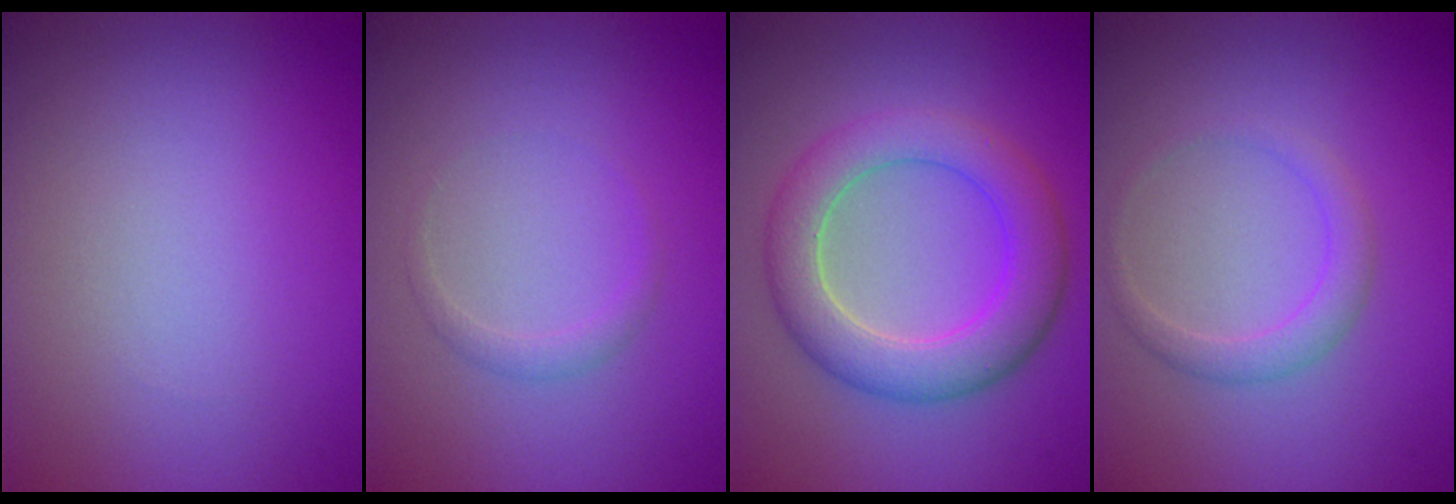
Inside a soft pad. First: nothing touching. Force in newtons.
{"total": 1.0, "press": 1.0, "slide": 0.1}
{"total": 5.8, "press": 5.8, "slide": 0.3}
{"total": 1.8, "press": 1.8, "slide": 0.2}